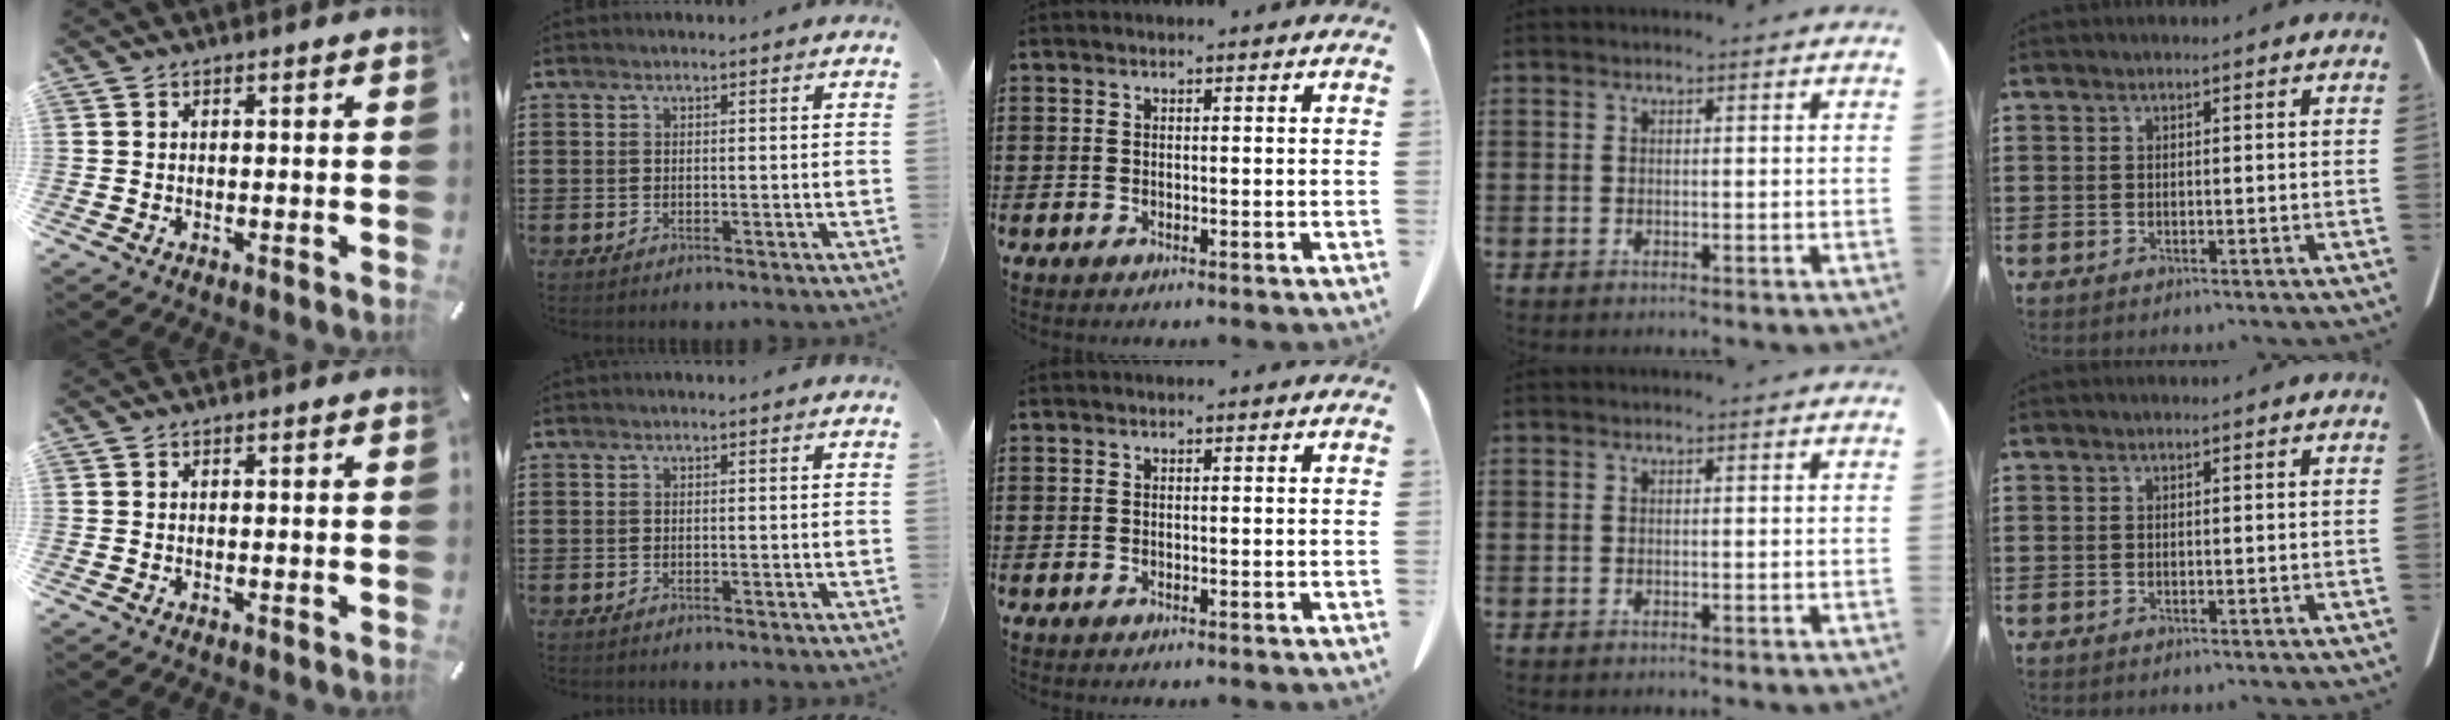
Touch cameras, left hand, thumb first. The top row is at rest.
{}